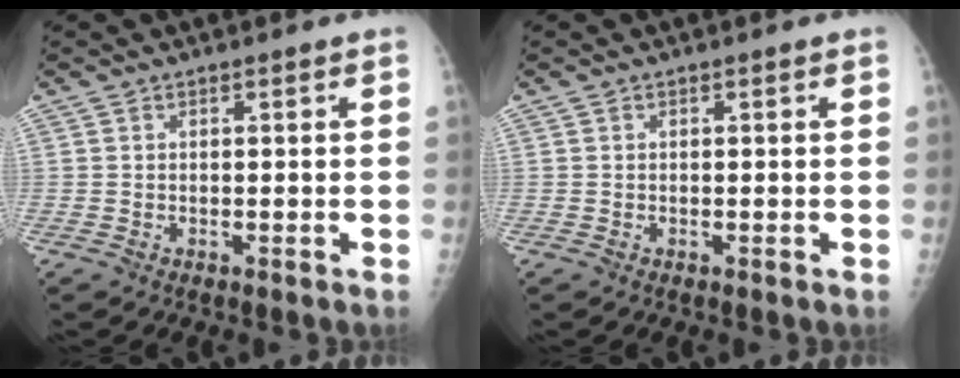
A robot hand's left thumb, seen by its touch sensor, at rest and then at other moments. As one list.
[{"total": 0.0}]